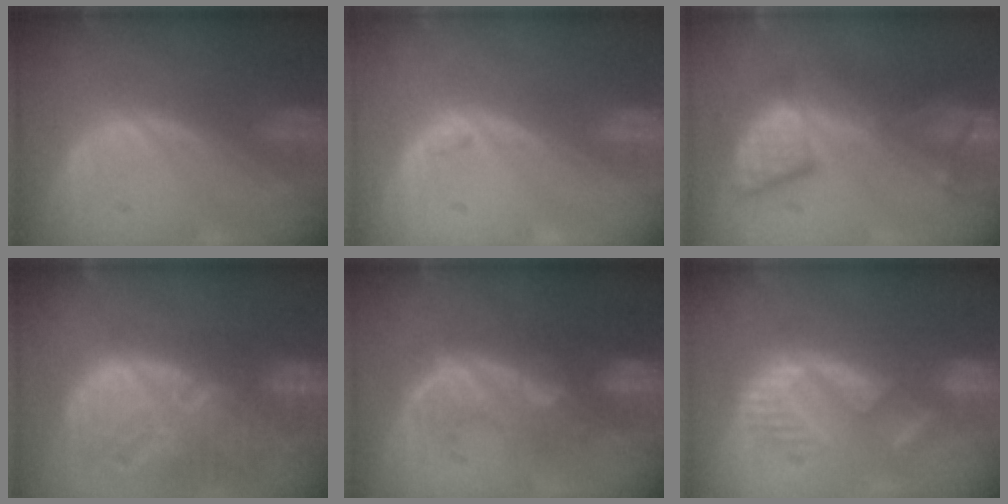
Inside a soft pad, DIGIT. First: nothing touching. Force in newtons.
{"total": 0.6, "press": 0.6, "slide": 0.2}
{"total": 9.1, "press": 9.0, "slide": 1.2}
{"total": 13.3, "press": 11.4, "slide": 6.8}
{"total": 8.6, "press": 8.3, "slide": 2.3}
{"total": 8.9, "press": 8.1, "slide": 3.6}